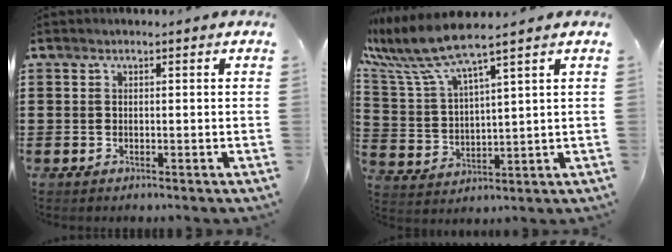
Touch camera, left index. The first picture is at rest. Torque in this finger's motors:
{"motor_torque": [2.14, 0.00, 0.91, 0.21]}